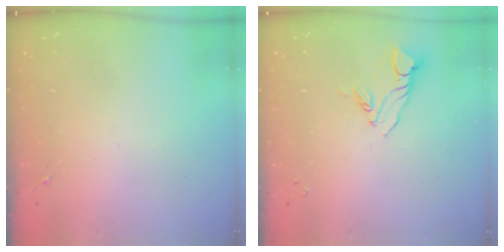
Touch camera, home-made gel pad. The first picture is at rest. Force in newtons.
{"total": 6.9, "press": 6.9, "slide": 0.7}